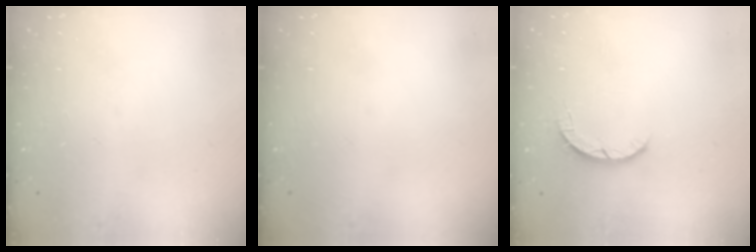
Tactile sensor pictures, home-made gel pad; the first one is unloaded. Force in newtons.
{"total": 0.0}
{"total": 2.5, "press": 2.4, "slide": 0.4}